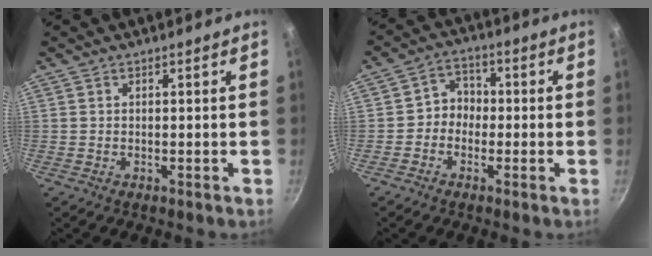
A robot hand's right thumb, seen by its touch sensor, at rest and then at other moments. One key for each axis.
{"total": 4.6, "fx": -1.0, "fy": 4.0, "fz": 2.0, "tx": -0.002, "ty": 0.021, "tz": -0.031}